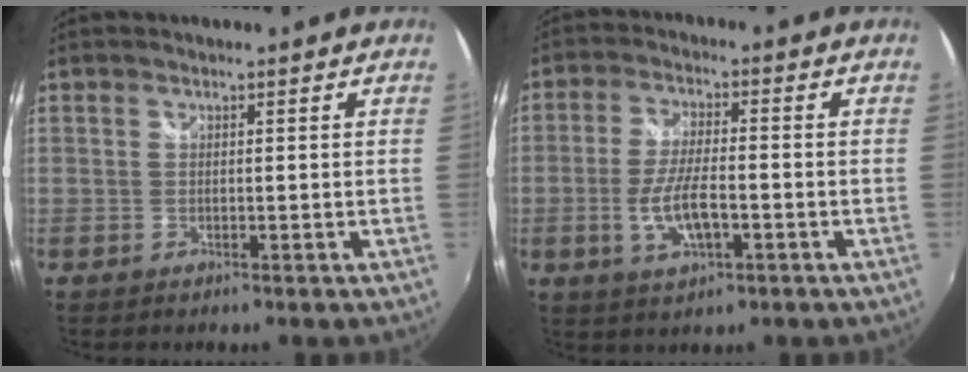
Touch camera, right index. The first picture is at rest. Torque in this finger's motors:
{"motor_torque": [0.20, -0.08, 0.41, 0.05]}